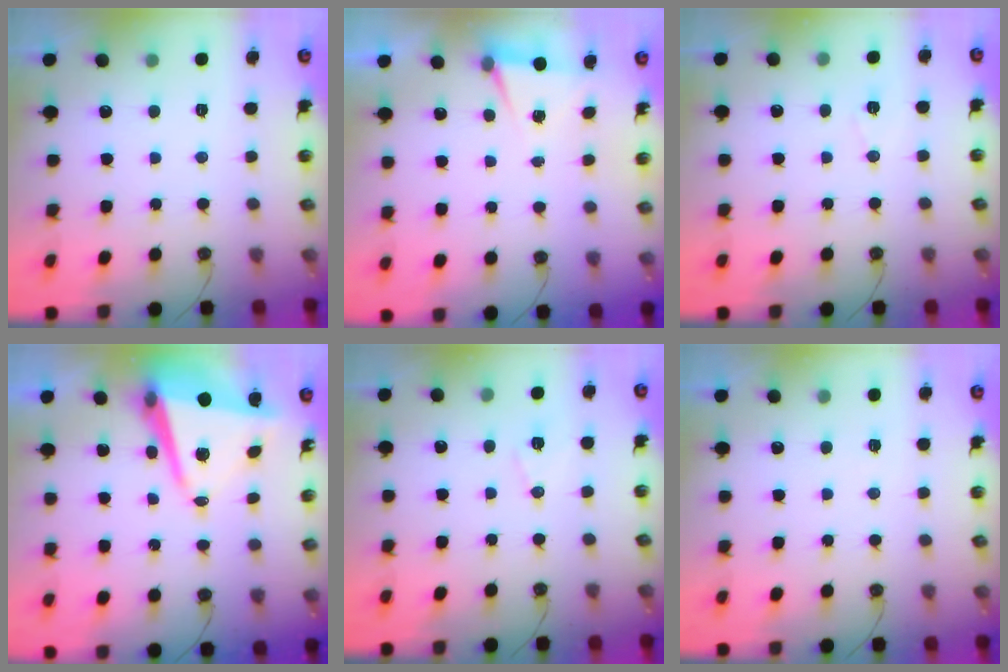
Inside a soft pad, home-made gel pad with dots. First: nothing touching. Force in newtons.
{"total": 4.8, "press": 1.7, "slide": 4.4}
{"total": 5.3, "press": 3.0, "slide": 4.4}
{"total": 9.8, "press": 9.7, "slide": 1.4}
{"total": 7.3, "press": 6.3, "slide": 3.6}
{"total": 3.6, "press": 3.2, "slide": 1.6}